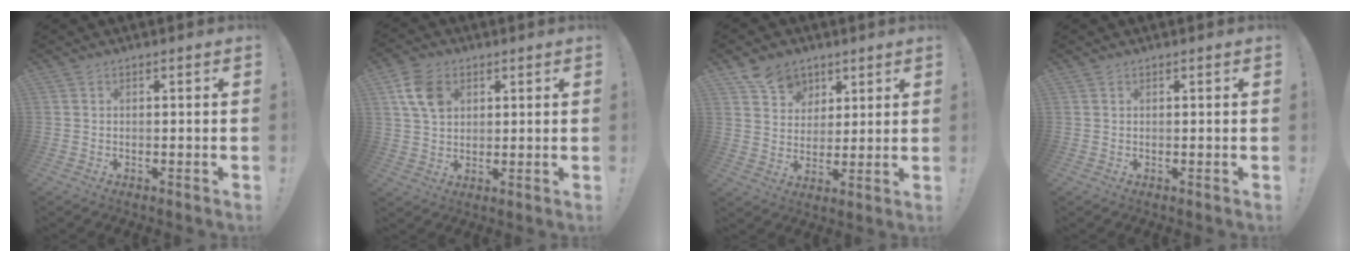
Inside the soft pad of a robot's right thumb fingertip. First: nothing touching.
{"total": 9.4, "force": [3.4, 6.9, 5.5], "torque": [-0.099, 0.000, 0.070]}
{"total": 10.3, "force": [6.1, 7.9, 2.4], "torque": [-0.026, -0.039, 0.120]}
{"total": 0.0}